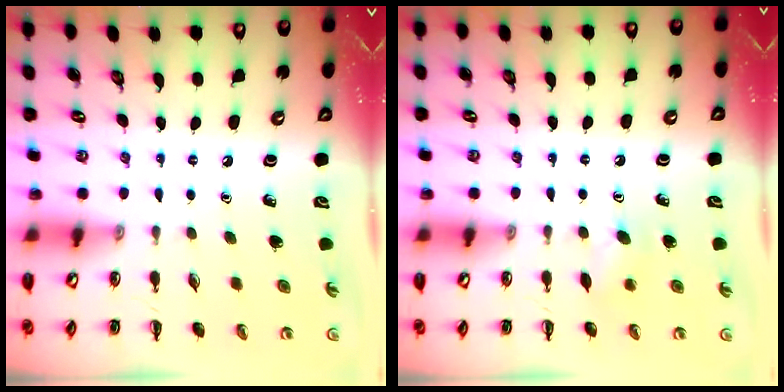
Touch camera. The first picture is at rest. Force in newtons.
{"total": 5.7, "press": 5.6, "slide": 1.1}